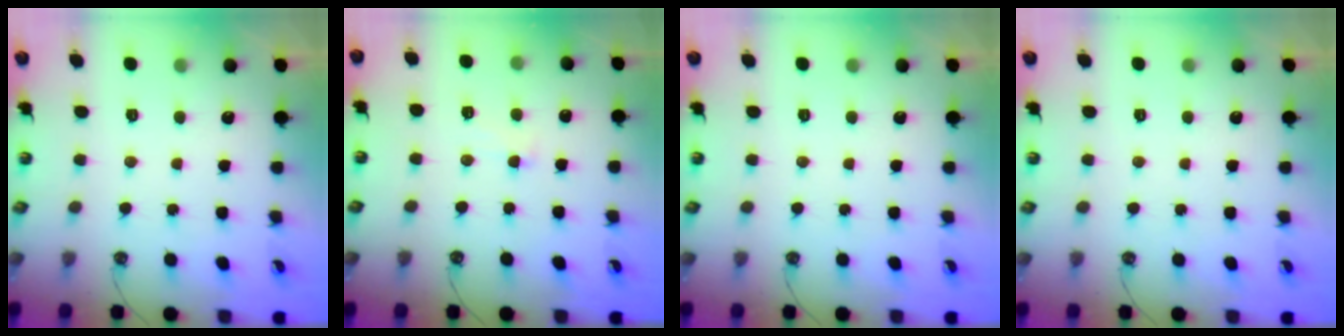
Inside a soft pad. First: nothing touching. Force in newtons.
{"total": 0.6, "press": 0.0, "slide": 0.6}
{"total": 0.0}
{"total": 0.8, "press": 0.8, "slide": 0.1}